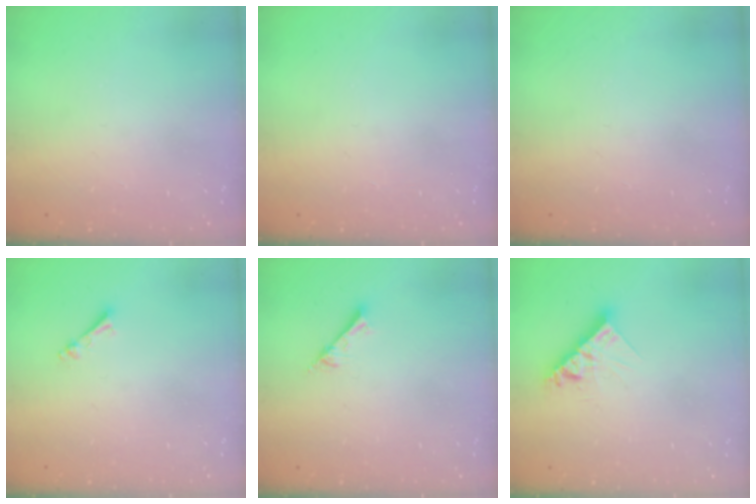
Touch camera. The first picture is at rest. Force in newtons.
{"total": 0.0}
{"total": 0.0}
{"total": 2.5, "press": 2.5, "slide": 0.3}
{"total": 3.3, "press": 3.3, "slide": 0.0}
{"total": 8.7, "press": 8.7, "slide": 0.8}